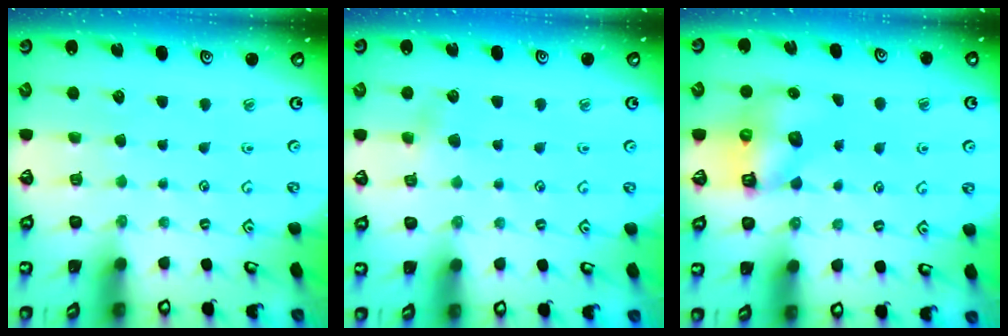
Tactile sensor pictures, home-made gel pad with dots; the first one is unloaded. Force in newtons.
{"total": 3.8, "press": 3.7, "slide": 0.4}
{"total": 7.8, "press": 7.7, "slide": 1.0}